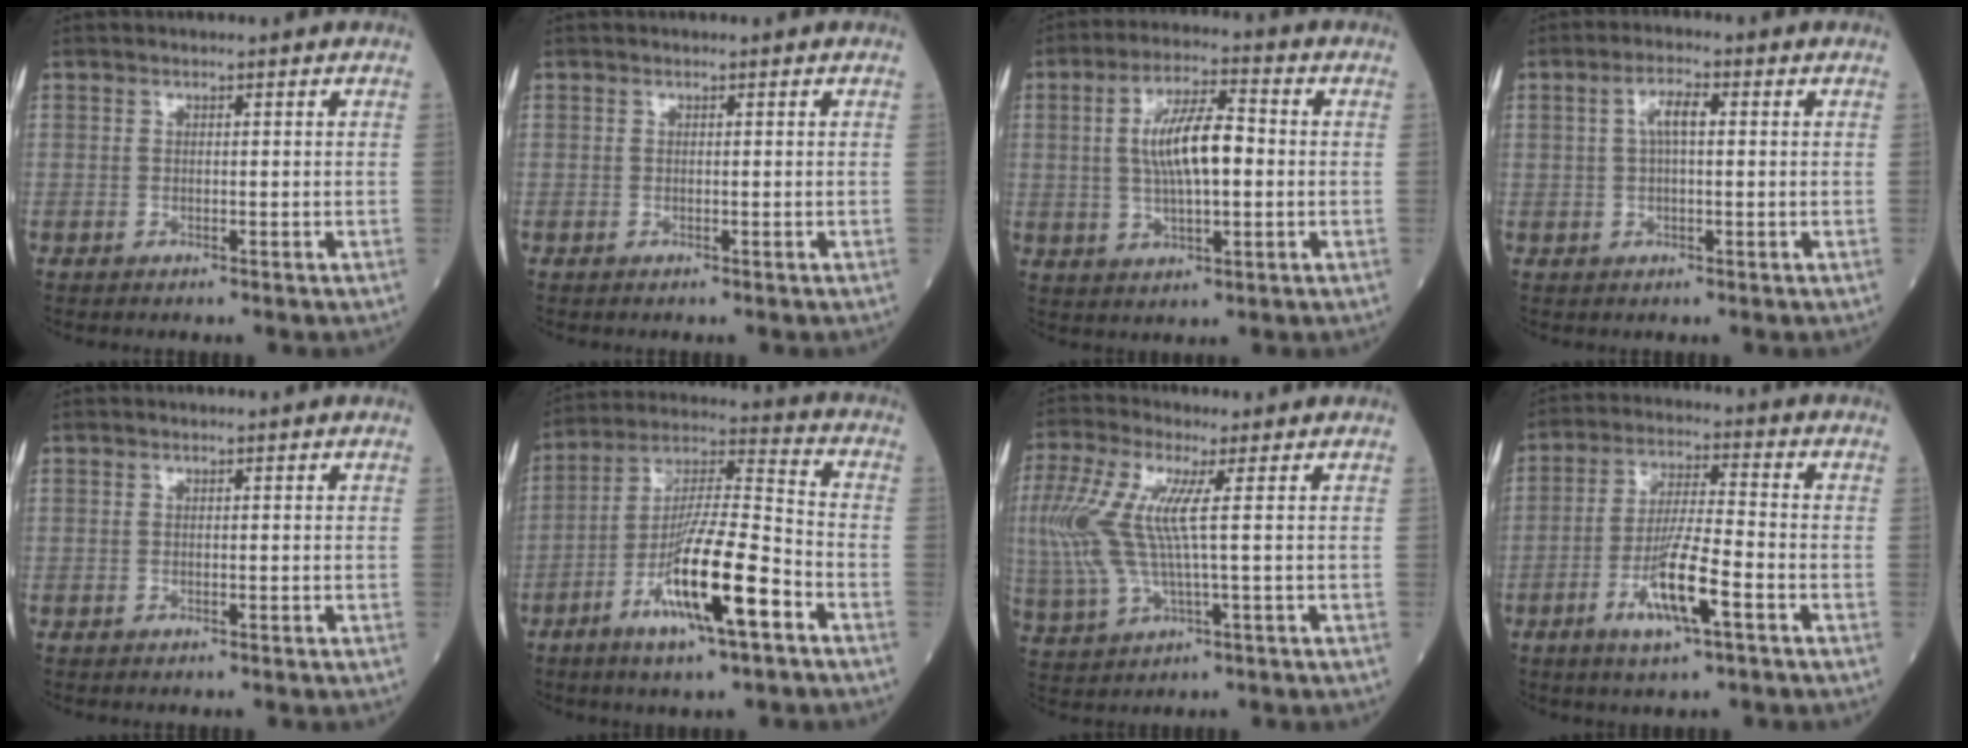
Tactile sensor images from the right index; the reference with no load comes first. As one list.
[{"total": 0.0}, {"total": 9.7, "force": [0.6, 2.7, 9.3], "torque": [-0.176, 0.014, 0.010]}, {"total": 3.7, "force": [0.7, 1.1, 3.4], "torque": [-0.067, 0.014, 0.013]}, {"total": 0.0}, {"total": 15.5, "force": [-6.9, 1.5, 13.8], "torque": [-0.260, -0.010, -0.124]}, {"total": 12.0, "force": [1.6, 2.7, 11.6], "torque": [-0.294, 0.013, 0.032]}, {"total": 9.8, "force": [-4.1, 0.8, 8.9], "torque": [-0.170, -0.008, -0.075]}]